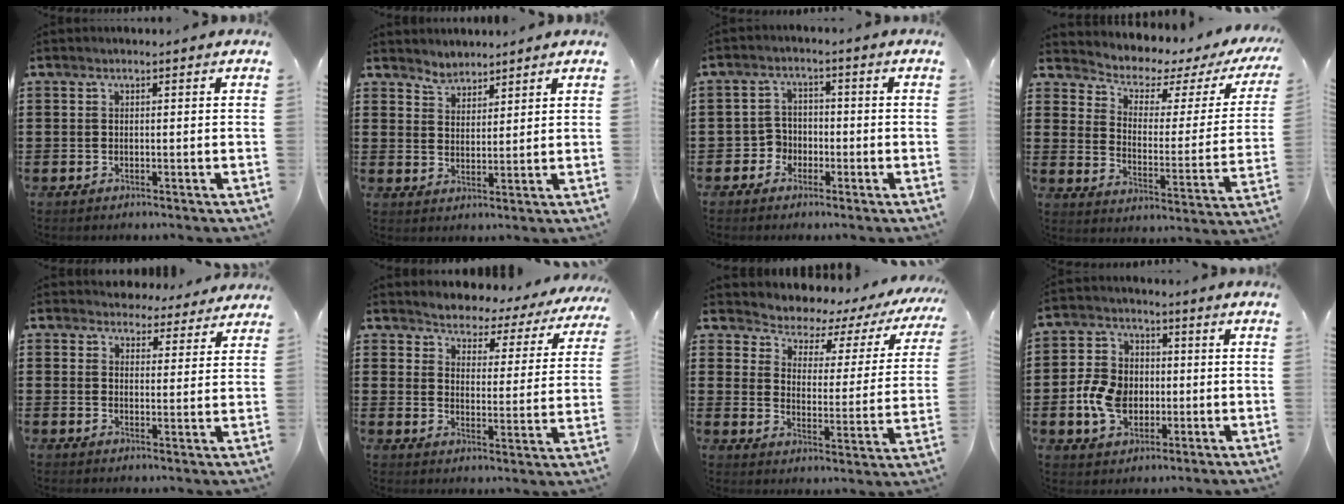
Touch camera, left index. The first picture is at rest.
{"total": 3.1, "force": [2.9, 0.9, -0.4], "torque": [-0.004, -0.002, 0.056]}
{"total": 3.4, "force": [-1.7, 2.8, 1.1], "torque": [-0.029, 0.007, -0.037]}
{"total": 3.2, "force": [2.6, 1.5, 1.1], "torque": [-0.044, -0.025, 0.036]}
{"total": 4.1, "force": [3.9, 1.1, 0.3], "torque": [-0.014, -0.016, 0.071]}
{"total": 3.6, "force": [3.5, 0.5, -0.6], "torque": [-0.016, -0.033, 0.055]}
{"total": 2.9, "force": [2.7, 1.1, 0.5], "torque": [-0.033, -0.030, 0.033]}
{"total": 7.9, "force": [-1.2, 6.2, 4.8], "torque": [-0.114, 0.006, -0.025]}